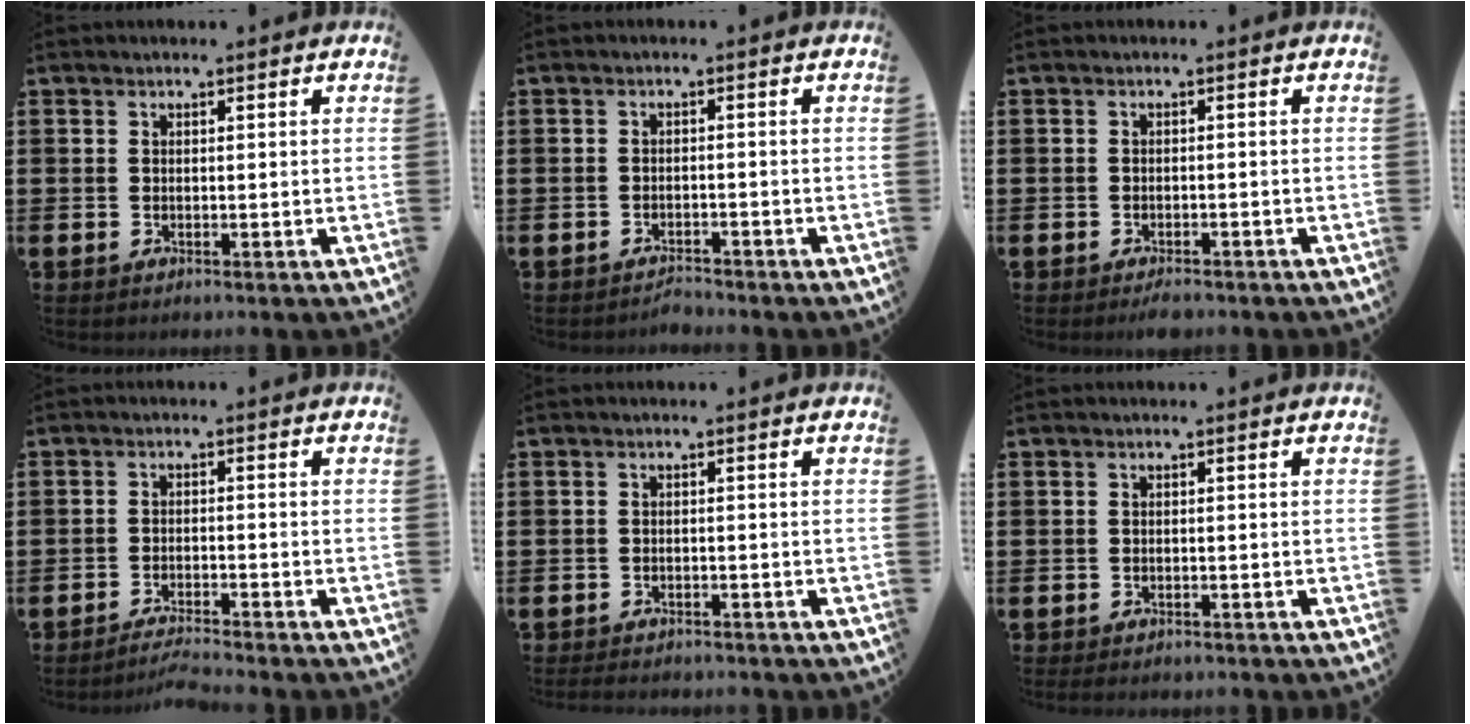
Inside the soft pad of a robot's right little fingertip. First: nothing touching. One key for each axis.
{"total": 1.4, "fx": -1.4, "fy": 0.1, "fz": 0.0, "tx": -0.005, "ty": 0.003, "tz": -0.031}
{"total": 1.1, "fx": -1.0, "fy": 0.2, "fz": 0.3, "tx": -0.009, "ty": 0.000, "tz": -0.021}
{"total": 2.4, "fx": -2.3, "fy": -0.3, "fz": 0.5, "tx": -0.008, "ty": 0.003, "tz": -0.047}
{"total": 1.4, "fx": -1.4, "fy": 0.1, "fz": 0.0, "tx": -0.004, "ty": 0.002, "tz": -0.029}
{"total": 0.9, "fx": -0.9, "fy": 0.1, "fz": 0.1, "tx": -0.003, "ty": -0.002, "tz": -0.018}